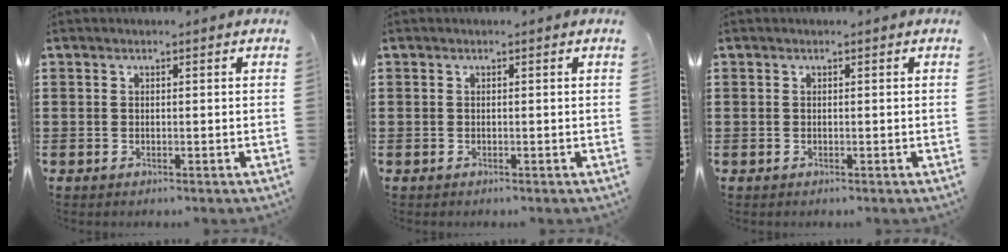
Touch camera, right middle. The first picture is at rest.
{"total": 0.0}
{"total": 0.0}